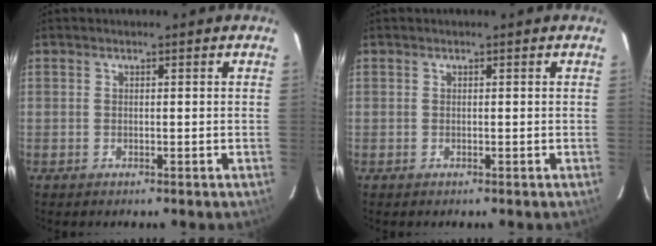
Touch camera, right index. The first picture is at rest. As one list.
[{"total": 0.0}]